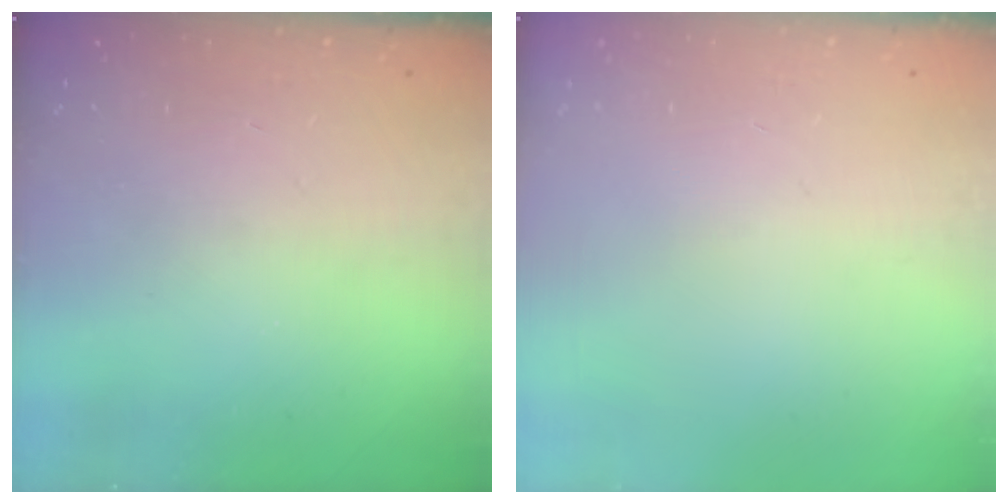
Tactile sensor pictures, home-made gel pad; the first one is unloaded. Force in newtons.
{"total": 0.0}